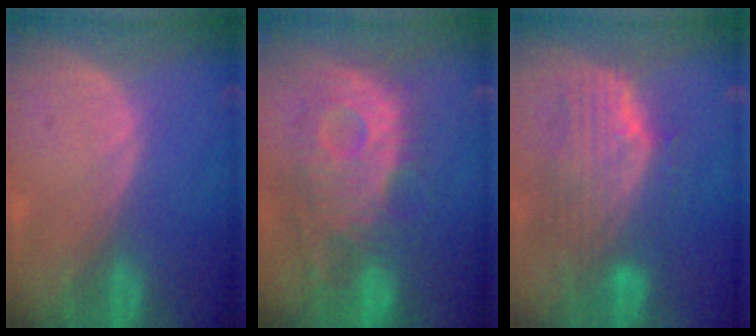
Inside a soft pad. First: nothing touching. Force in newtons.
{"total": 11.8, "press": 10.6, "slide": 5.1}
{"total": 10.0, "press": 8.8, "slide": 4.7}